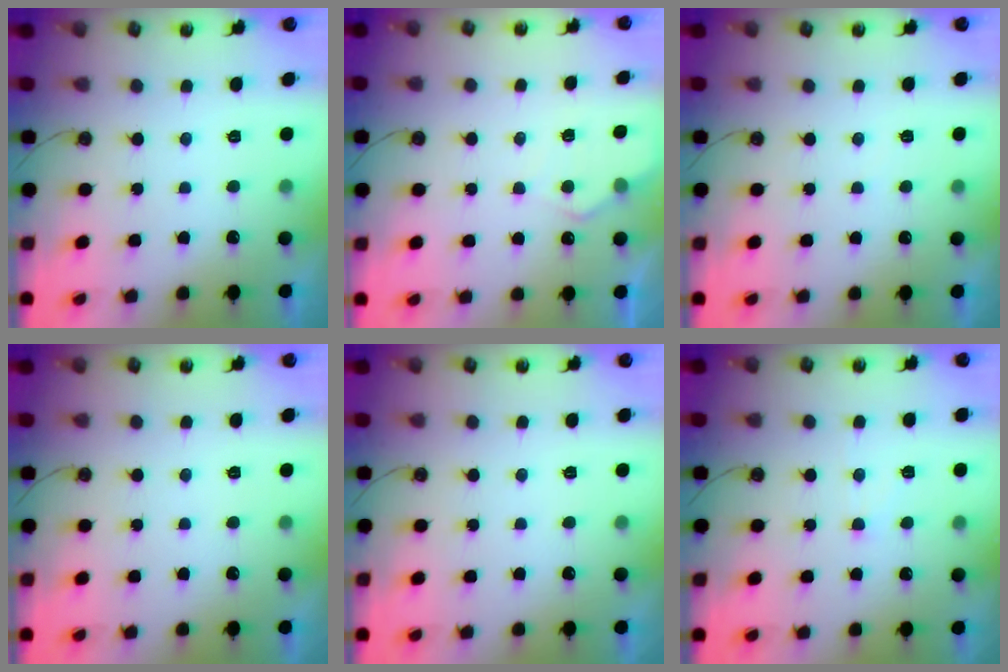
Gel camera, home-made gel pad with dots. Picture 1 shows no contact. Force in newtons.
{"total": 5.3, "press": 5.2, "slide": 0.7}
{"total": 3.1, "press": 3.1, "slide": 0.5}
{"total": 0.0}
{"total": 0.0}
{"total": 4.2, "press": 4.2, "slide": 0.7}